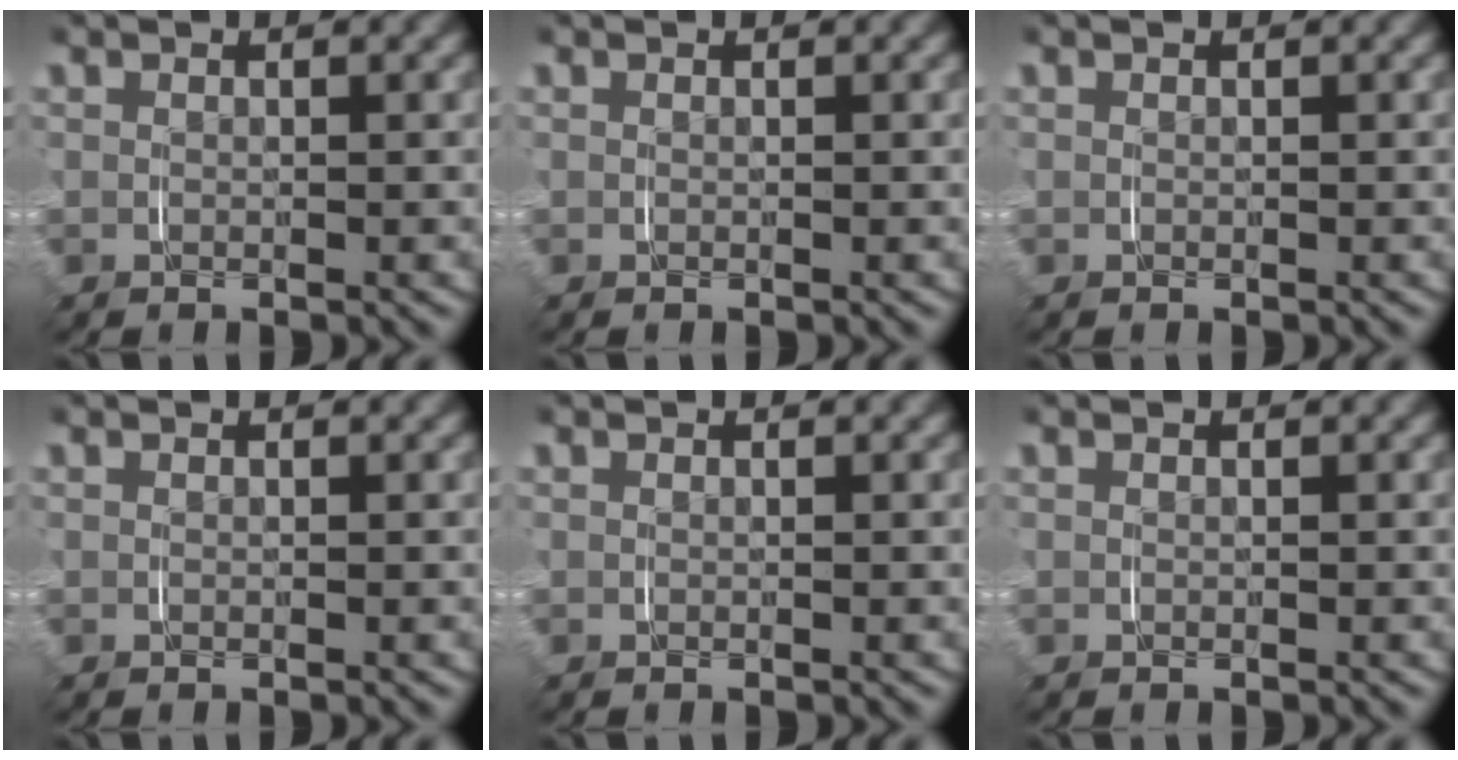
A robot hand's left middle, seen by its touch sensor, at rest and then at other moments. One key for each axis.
{"total": 0.0}
{"total": 0.0}
{"total": 0.0}
{"total": 0.0}
{"total": 0.0}